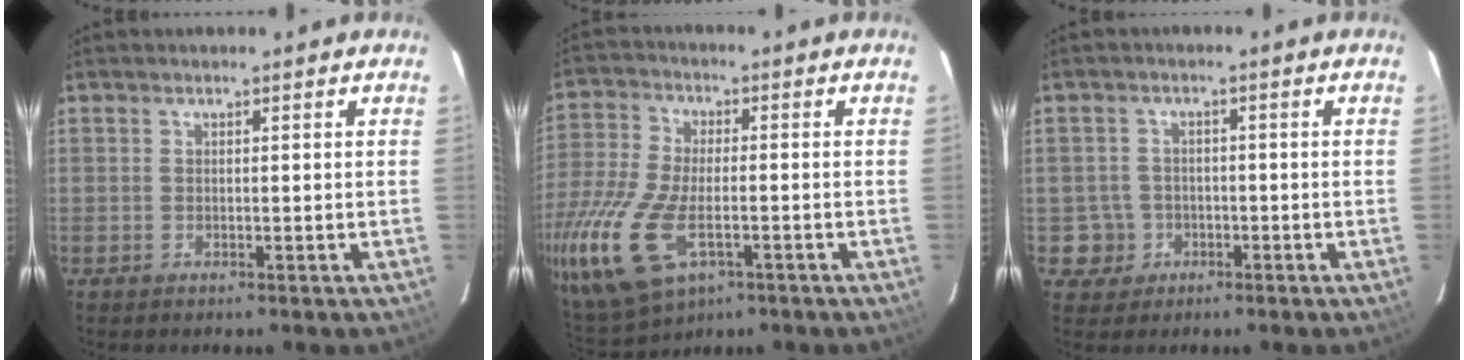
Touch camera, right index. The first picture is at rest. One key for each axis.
{"total": 20.3, "fx": -8.1, "fy": 10.5, "fz": 15.4, "tx": -0.368, "ty": -0.040, "tz": -0.144}
{"total": 4.5, "fx": -1.5, "fy": 4.2, "fz": 0.1, "tx": -0.009, "ty": 0.022, "tz": -0.021}